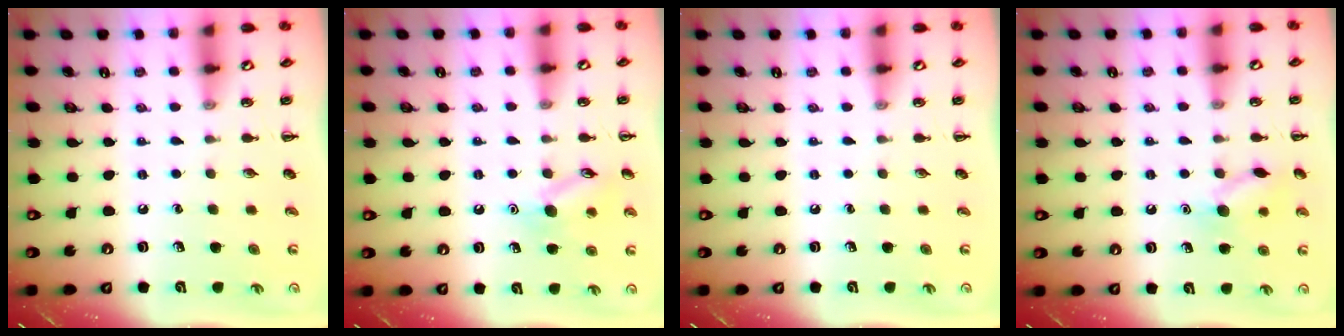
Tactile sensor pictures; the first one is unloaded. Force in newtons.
{"total": 10.1, "press": 10.0, "slide": 0.9}
{"total": 0.0}
{"total": 9.8, "press": 9.8, "slide": 0.5}